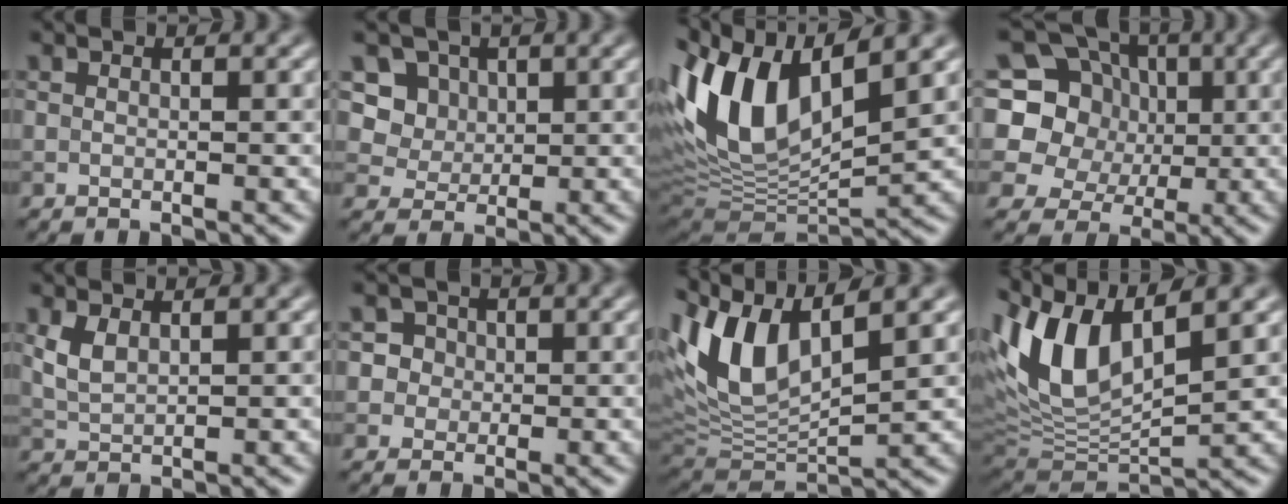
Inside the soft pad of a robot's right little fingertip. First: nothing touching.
{"total": 6.8, "force": [3.1, 5.5, 2.6], "torque": [-0.046, 0.001, 0.046]}
{"total": 12.2, "force": [4.1, 5.4, 10.2], "torque": [-0.203, 0.008, 0.074]}
{"total": 13.1, "force": [2.6, 11.6, 5.3], "torque": [-0.130, 0.039, 0.029]}
{"total": 2.0, "force": [0.9, 1.1, 1.5], "torque": [-0.041, 0.000, 0.023]}
{"total": 4.0, "force": [1.5, 3.5, 1.3], "torque": [-0.004, 0.015, 0.014]}
{"total": 8.8, "force": [3.9, 3.7, 7.0], "torque": [-0.150, 0.009, 0.073]}
{"total": 9.7, "force": [4.0, 4.2, 7.8], "torque": [-0.168, 0.006, 0.076]}